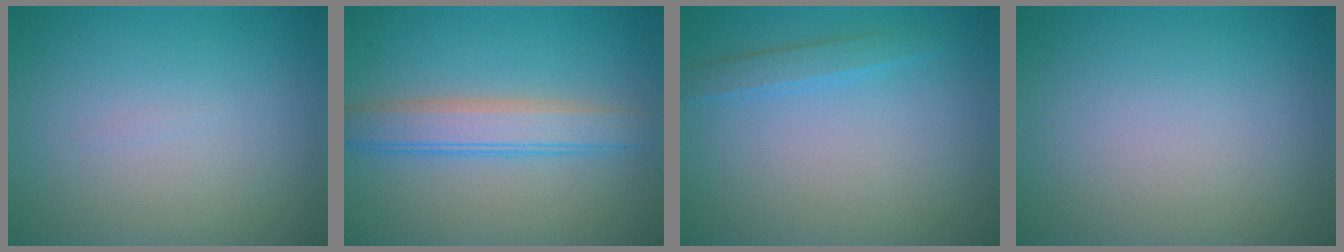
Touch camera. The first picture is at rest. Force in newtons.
{"total": 4.0, "press": 4.0, "slide": 0.1}
{"total": 1.5, "press": 1.5, "slide": 0.0}
{"total": 0.0}